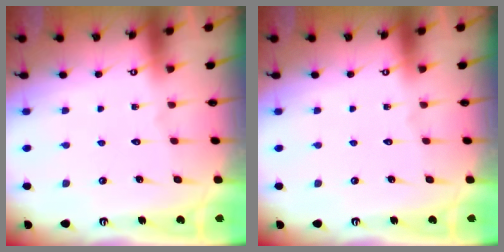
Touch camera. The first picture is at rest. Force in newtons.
{"total": 0.0}